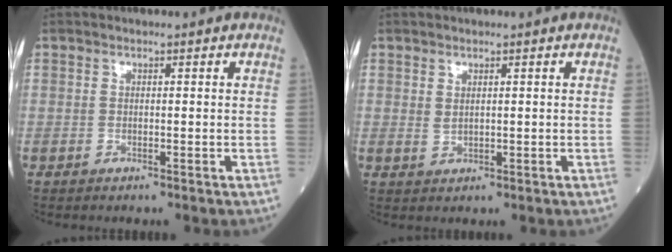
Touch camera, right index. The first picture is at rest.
{"total": 1.4, "force": [0.6, 0.8, 1.0], "torque": [-0.017, -0.002, 0.018]}